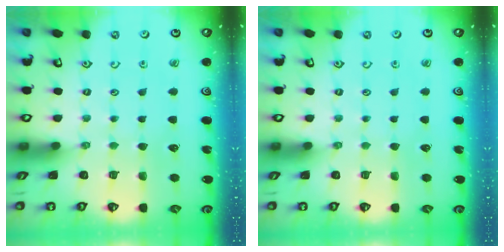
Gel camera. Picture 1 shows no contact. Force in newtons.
{"total": 0.0}